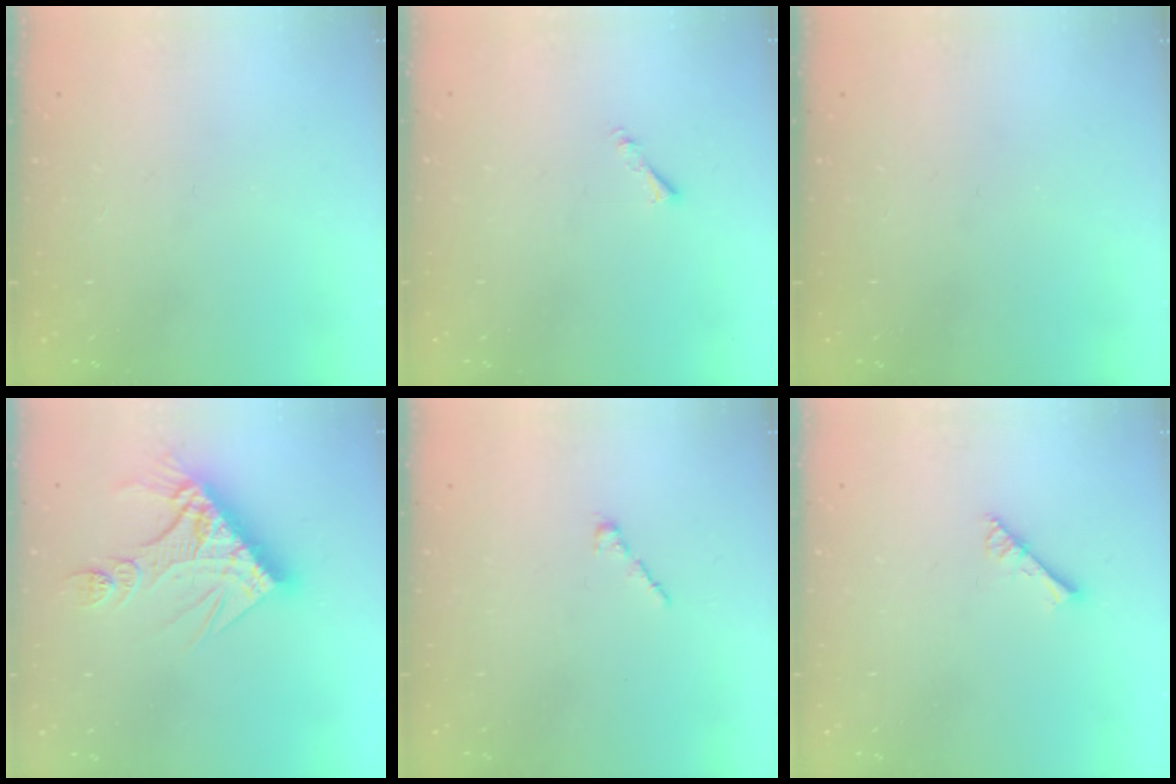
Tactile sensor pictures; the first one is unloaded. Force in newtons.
{"total": 0.8, "press": 0.7, "slide": 0.3}
{"total": 0.0}
{"total": 14.2, "press": 14.2, "slide": 1.2}
{"total": 1.7, "press": 1.7, "slide": 0.5}
{"total": 4.1, "press": 4.0, "slide": 0.5}